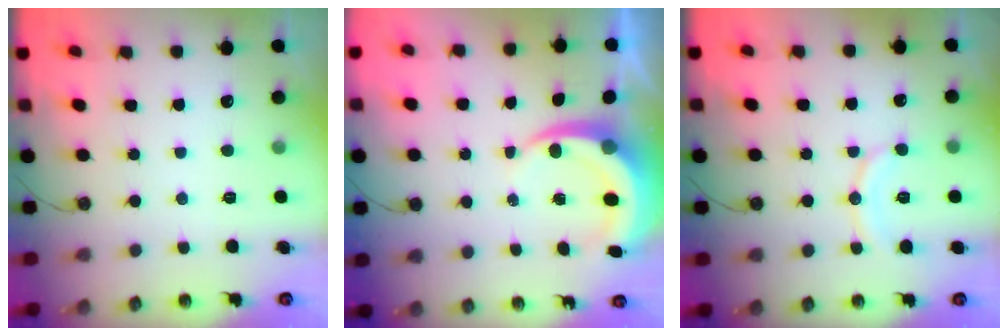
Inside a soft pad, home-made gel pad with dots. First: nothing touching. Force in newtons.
{"total": 6.3, "press": 6.3, "slide": 0.8}
{"total": 9.7, "press": 9.7, "slide": 1.1}